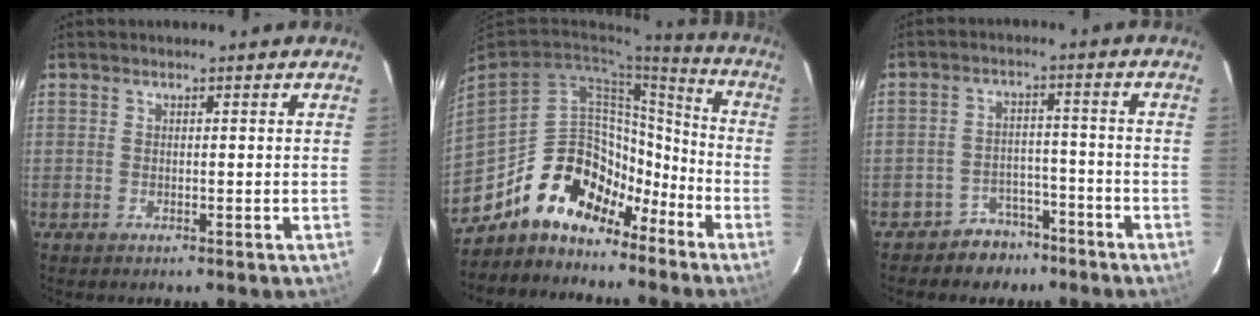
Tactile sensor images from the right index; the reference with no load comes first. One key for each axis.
{"total": 18.6, "fx": -13.1, "fy": 11.0, "fz": 7.5, "tx": -0.140, "ty": 0.048, "tz": -0.207}
{"total": 6.5, "fx": -5.0, "fy": 4.1, "fz": 0.7, "tx": -0.021, "ty": 0.028, "tz": -0.073}